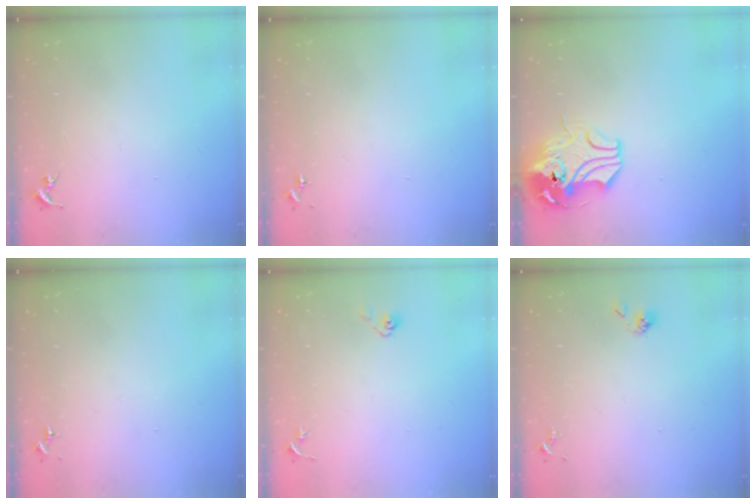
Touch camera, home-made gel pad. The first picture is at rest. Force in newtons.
{"total": 0.0}
{"total": 12.0, "press": 11.8, "slide": 2.2}
{"total": 0.0}
{"total": 4.0, "press": 3.4, "slide": 2.0}
{"total": 3.6, "press": 3.4, "slide": 1.2}